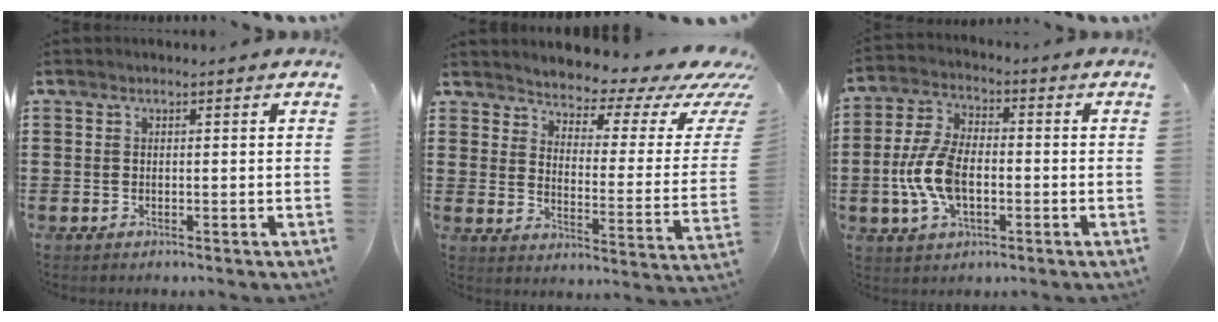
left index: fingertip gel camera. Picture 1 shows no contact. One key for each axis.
{"total": 3.9, "fx": 3.5, "fy": 1.0, "fz": 1.5, "tx": -0.044, "ty": -0.036, "tz": 0.053}
{"total": 9.0, "fx": -1.7, "fy": 4.8, "fz": 7.5, "tx": -0.183, "ty": -0.003, "tz": -0.039}